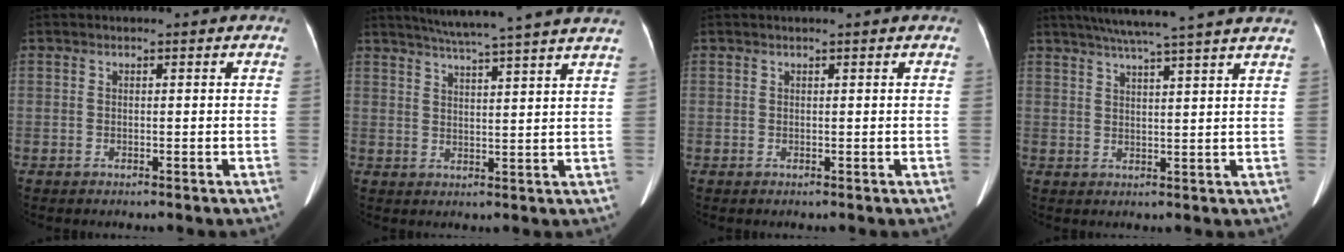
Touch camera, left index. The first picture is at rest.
{"total": 15.7, "force": [13.7, -1.2, 7.6], "torque": [-0.126, 0.000, 0.174]}
{"total": 0.9, "force": [0.8, -0.1, 0.4], "torque": [-0.007, 0.012, 0.017]}
{"total": 14.9, "force": [12.6, -1.1, 7.8], "torque": [-0.129, 0.017, 0.160]}